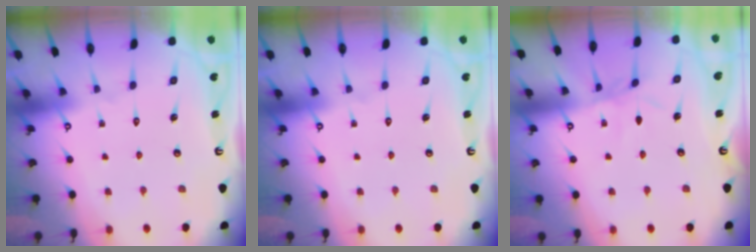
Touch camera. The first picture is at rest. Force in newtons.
{"total": 0.0}
{"total": 3.3, "press": 3.3, "slide": 0.1}